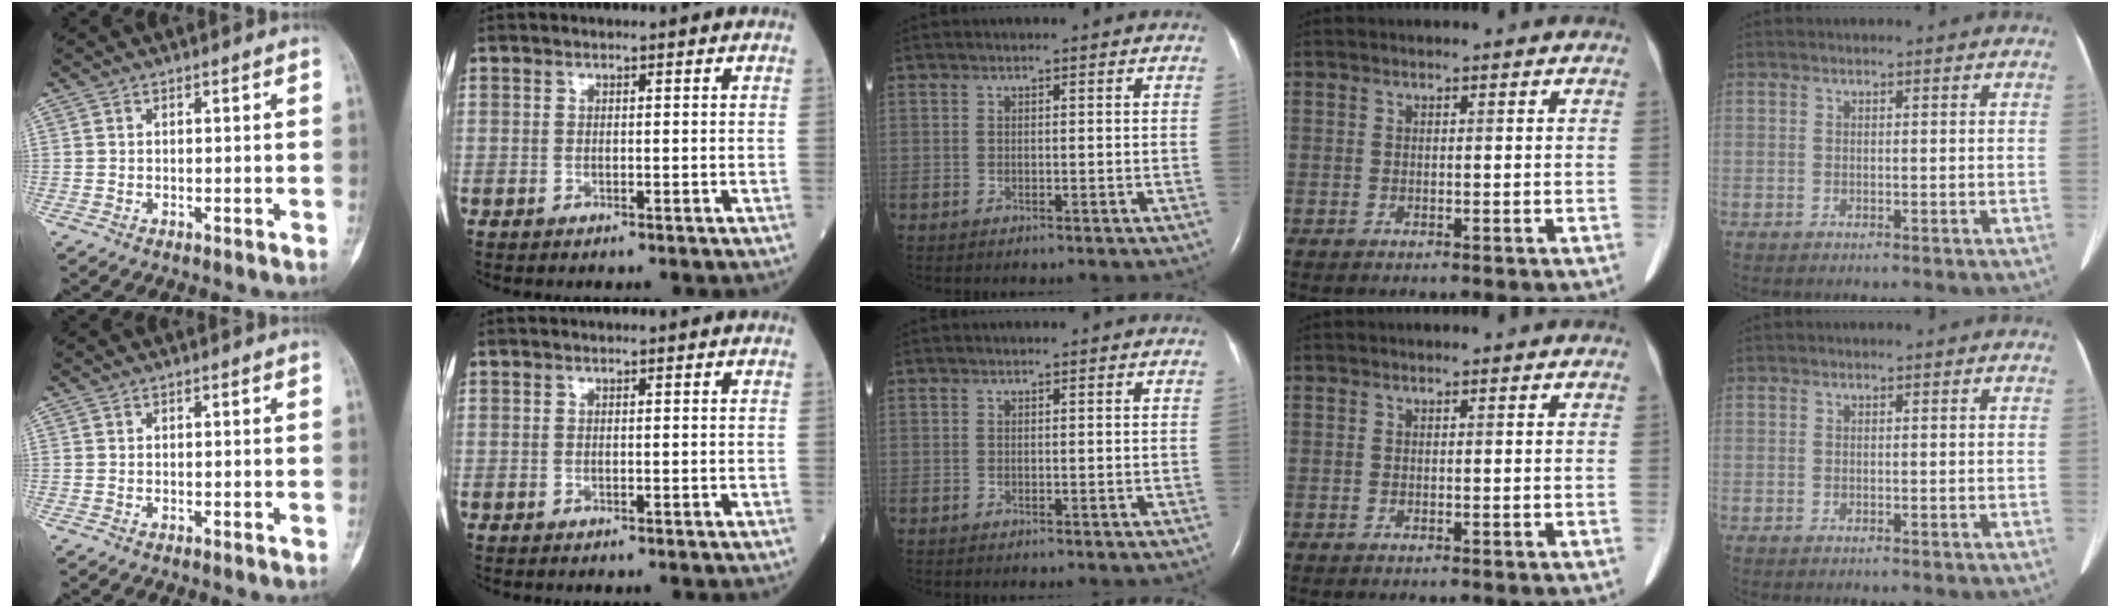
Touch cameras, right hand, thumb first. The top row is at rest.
{}